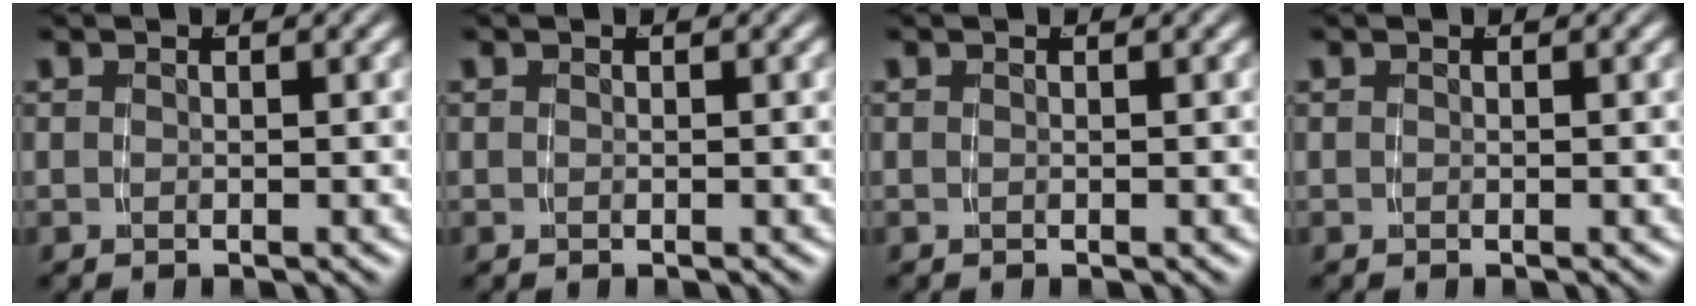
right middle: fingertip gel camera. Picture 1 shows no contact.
{"total": 0.0}
{"total": 0.0}
{"total": 0.0}